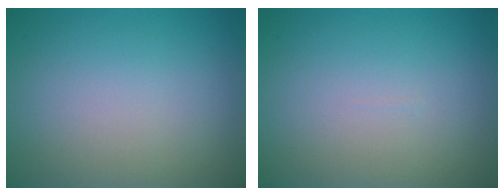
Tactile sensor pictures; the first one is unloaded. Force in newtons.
{"total": 0.0}